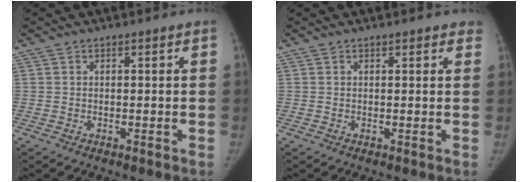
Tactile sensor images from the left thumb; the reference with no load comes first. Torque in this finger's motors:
{"motor_torque": [-0.17, -0.03, -0.54, 0.11, -0.03]}